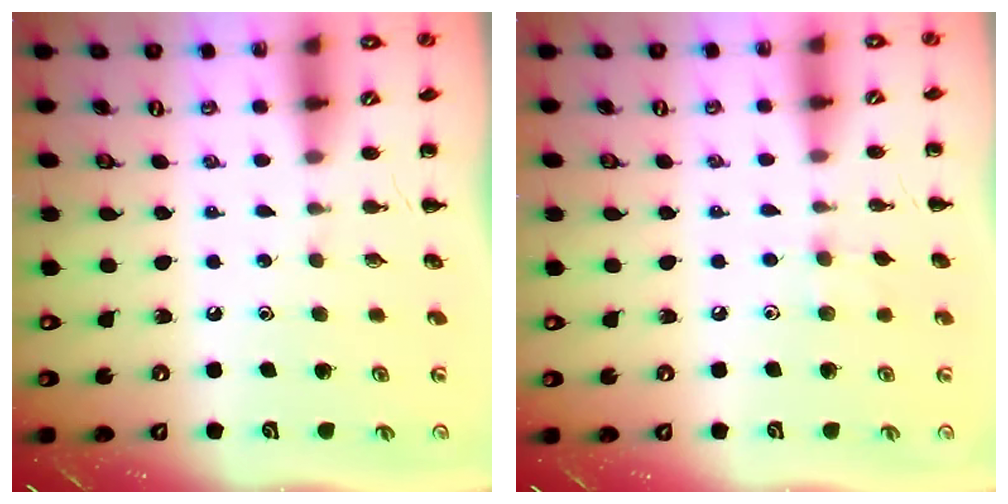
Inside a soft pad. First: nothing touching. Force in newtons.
{"total": 5.3, "press": 4.9, "slide": 1.8}